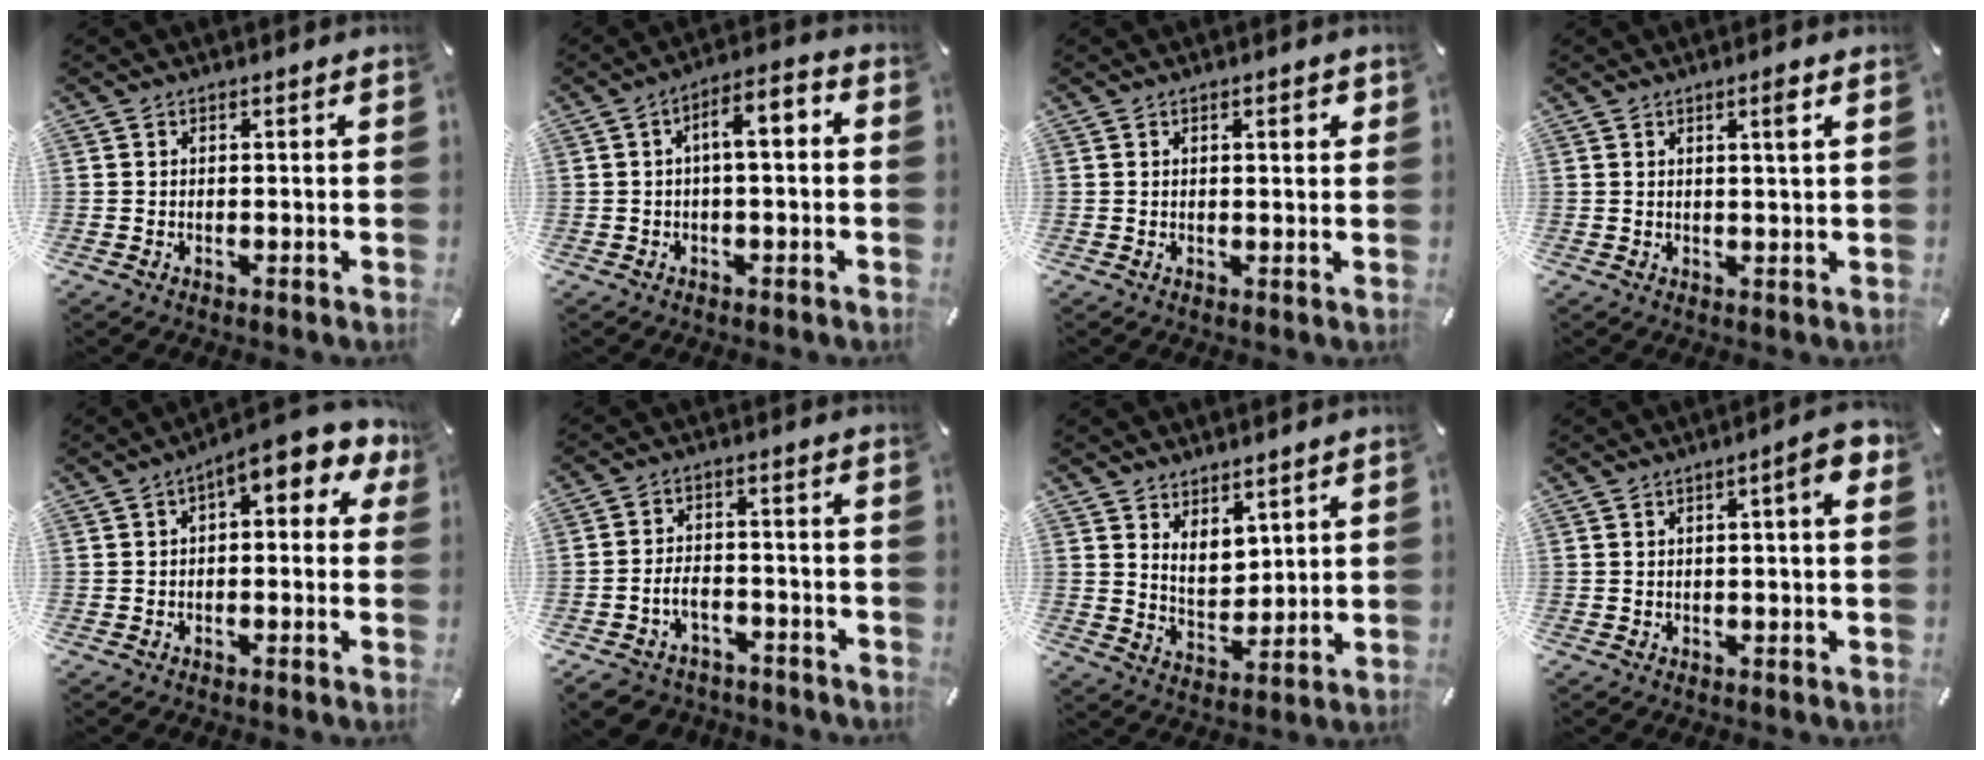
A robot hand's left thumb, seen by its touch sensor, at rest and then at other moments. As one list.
[{"total": 6.3, "force": [0.0, 2.7, 5.7], "torque": [-0.090, 0.009, -0.008]}, {"total": 2.4, "force": [0.9, 0.6, 2.1], "torque": [-0.026, -0.003, 0.009]}, {"total": 3.1, "force": [1.3, 0.1, 2.8], "torque": [-0.049, -0.004, 0.017]}, {"total": 7.4, "force": [2.9, 2.8, 6.2], "torque": [-0.101, -0.020, 0.046]}, {"total": 6.9, "force": [-3.6, 4.8, 3.4], "torque": [-0.072, 0.016, -0.067]}, {"total": 6.1, "force": [4.8, 3.6, 1.1], "torque": [-0.027, -0.027, 0.089]}, {"total": 6.1, "force": [1.5, 1.0, 5.8], "torque": [-0.084, -0.007, 0.020]}]